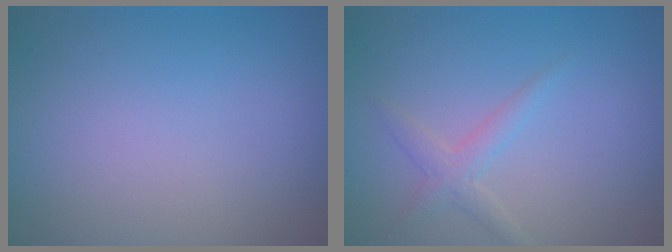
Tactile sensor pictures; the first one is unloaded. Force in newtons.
{"total": 1.7, "press": 1.7, "slide": 0.1}